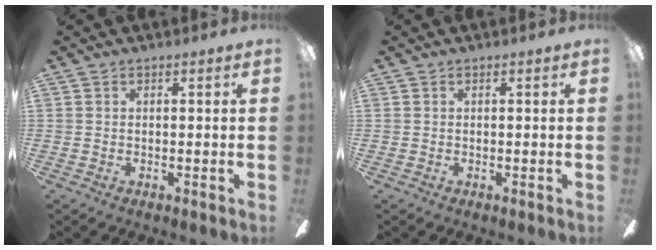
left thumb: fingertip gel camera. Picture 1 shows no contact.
{"total": 0.0}